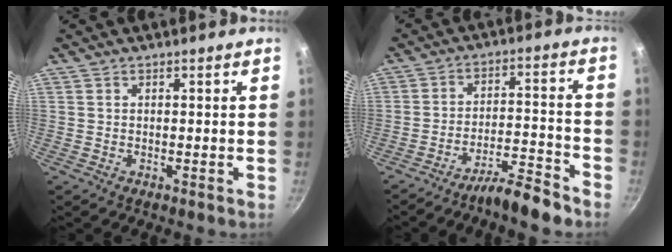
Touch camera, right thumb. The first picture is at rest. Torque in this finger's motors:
{"motor_torque": [2.26, 0.55, -0.04, -0.15, 0.00]}